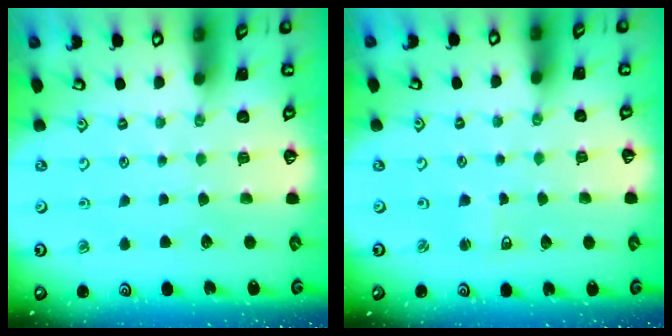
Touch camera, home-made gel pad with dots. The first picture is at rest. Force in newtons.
{"total": 2.4, "press": 2.4, "slide": 0.3}